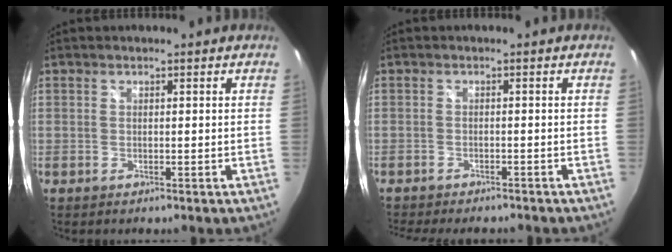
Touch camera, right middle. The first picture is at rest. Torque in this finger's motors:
{"motor_torque": [1.03, -1.11, 0.24, 0.03]}